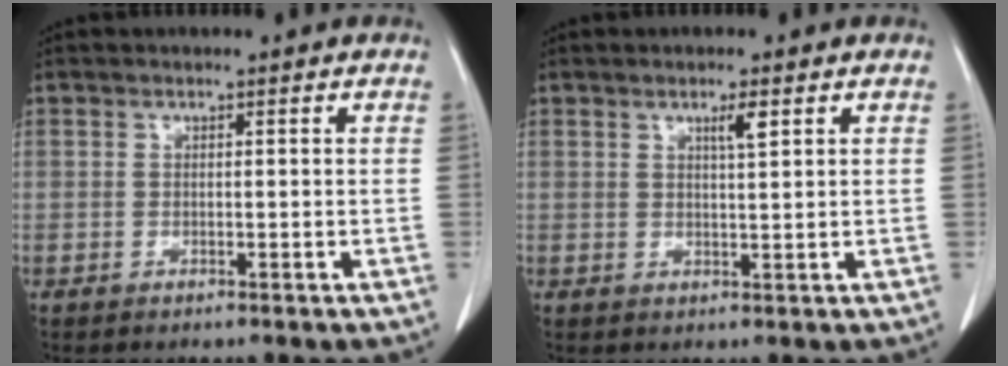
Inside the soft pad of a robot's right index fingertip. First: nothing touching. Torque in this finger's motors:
{"motor_torque": [0.31, 0.21, 0.03, 0.01]}